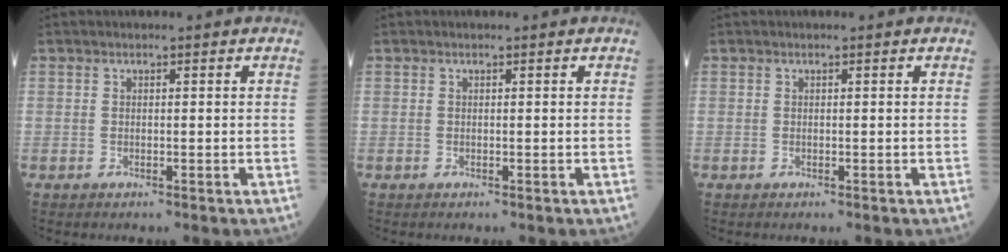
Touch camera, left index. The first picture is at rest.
{"total": 0.0}
{"total": 0.0}